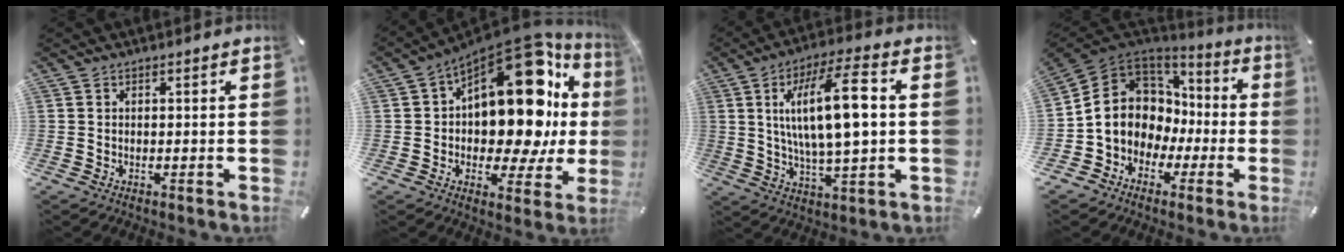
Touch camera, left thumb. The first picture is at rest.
{"total": 22.2, "force": [6.9, 11.5, 17.6], "torque": [-0.244, -0.070, 0.112]}
{"total": 17.2, "force": [2.9, 5.6, 16.0], "torque": [-0.283, 0.002, 0.040]}
{"total": 10.7, "force": [-1.4, 10.2, 3.0], "torque": [-0.070, -0.008, -0.022]}